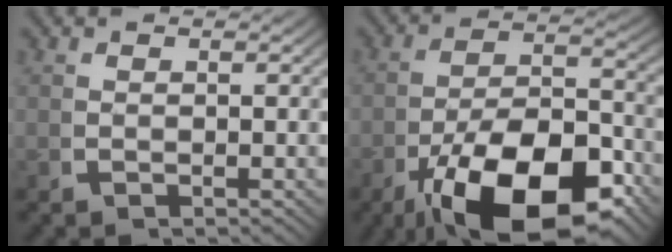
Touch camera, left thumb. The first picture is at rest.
{"total": 14.4, "force": [-5.2, 7.5, 11.1], "torque": [-0.207, -0.063, -0.053]}